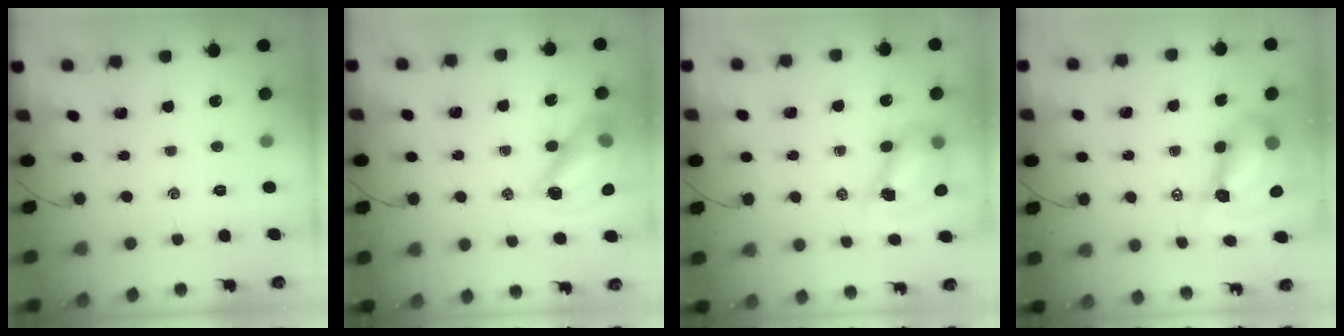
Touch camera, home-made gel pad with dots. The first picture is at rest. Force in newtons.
{"total": 14.4, "press": 13.9, "slide": 4.0}
{"total": 9.6, "press": 9.5, "slide": 1.9}
{"total": 11.9, "press": 11.4, "slide": 3.4}